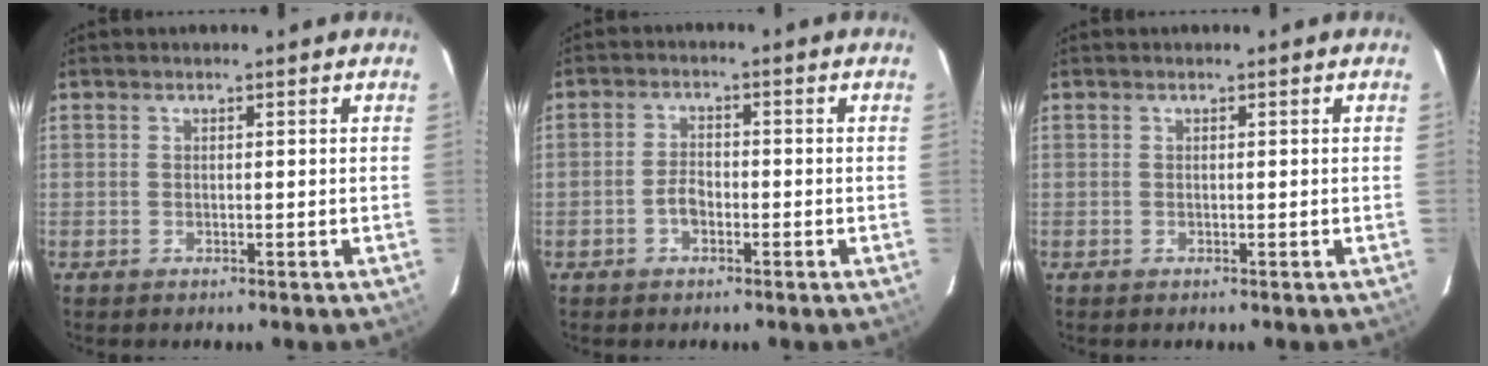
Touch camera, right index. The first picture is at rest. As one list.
[{"total": 2.9, "force": [-1.4, 1.8, 1.9], "torque": [-0.038, 0.007, -0.027]}, {"total": 0.0}]